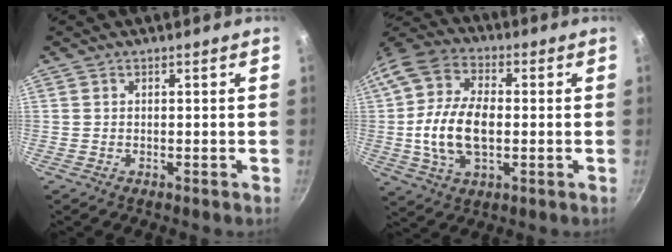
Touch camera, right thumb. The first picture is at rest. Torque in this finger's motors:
{"motor_torque": [0.71, 2.51, 1.01, -0.41, 0.19]}